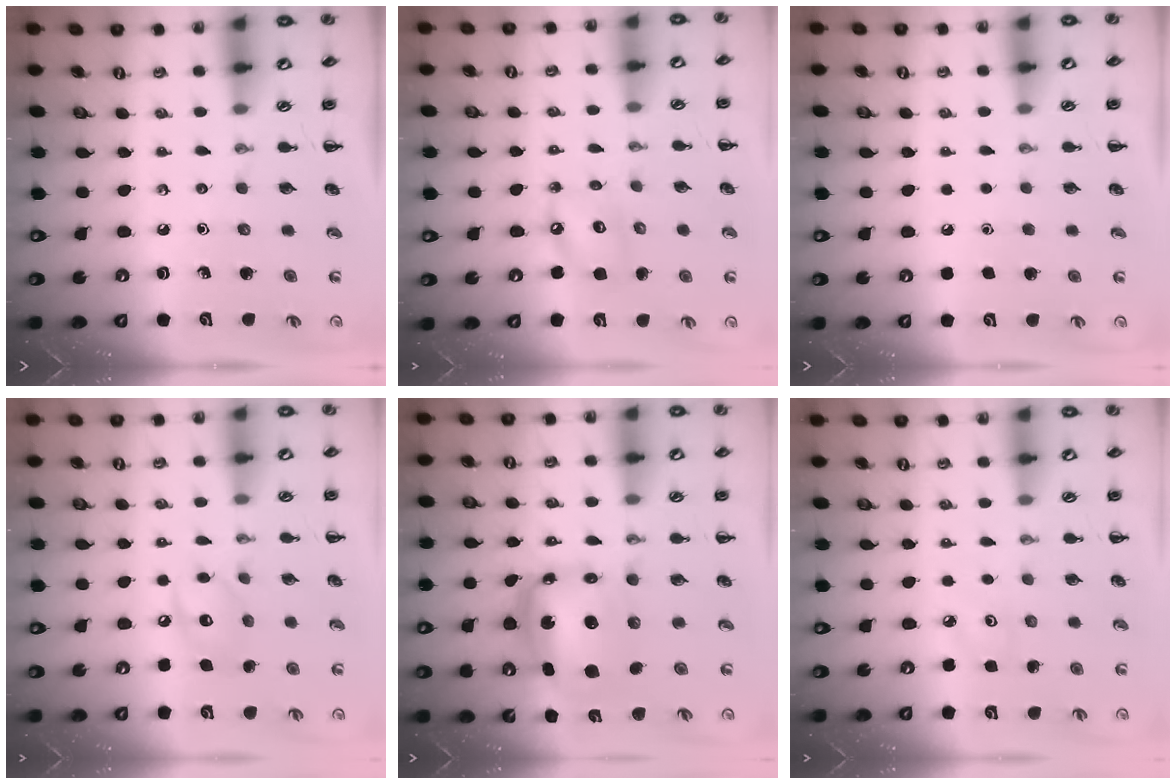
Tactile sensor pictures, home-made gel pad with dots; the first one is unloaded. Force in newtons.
{"total": 7.3, "press": 7.2, "slide": 1.4}
{"total": 1.6, "press": 1.6, "slide": 0.1}
{"total": 9.1, "press": 9.1, "slide": 0.8}
{"total": 6.6, "press": 6.3, "slide": 2.0}
{"total": 5.4, "press": 5.2, "slide": 1.7}